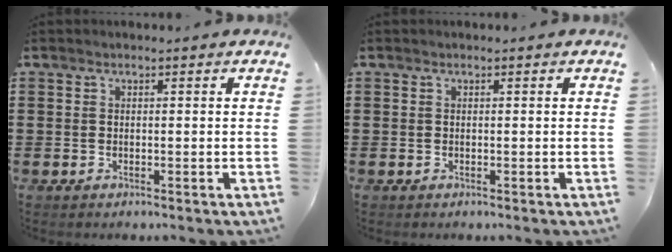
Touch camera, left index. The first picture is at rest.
{"total": 0.0}